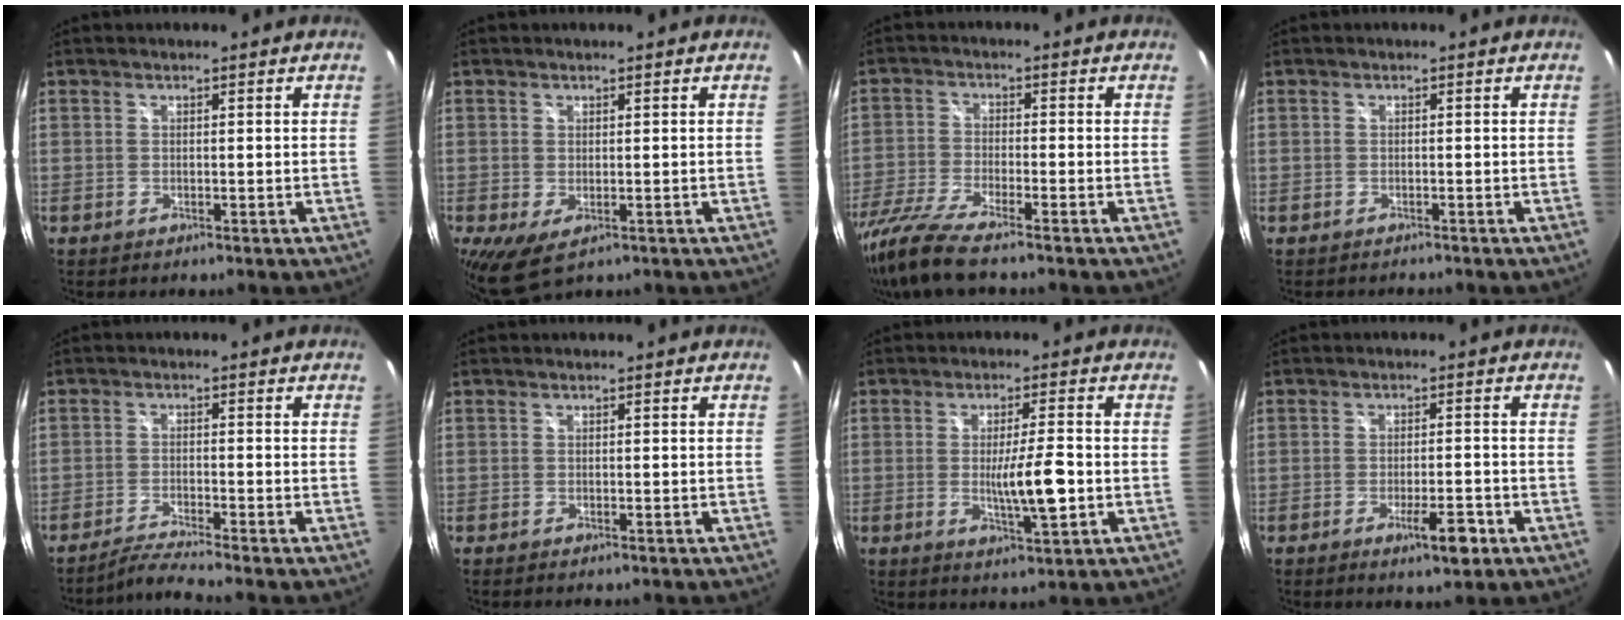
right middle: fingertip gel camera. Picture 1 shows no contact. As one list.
[{"total": 4.4, "force": [-1.4, 2.2, 3.5], "torque": [-0.063, -0.021, -0.013]}, {"total": 11.2, "force": [-9.3, 0.7, 6.2], "torque": [-0.146, -0.036, -0.177]}, {"total": 0.9, "force": [-0.8, 0.4, -0.3], "torque": [-0.001, 0.002, -0.015]}, {"total": 4.9, "force": [-4.5, -1.4, 1.4], "torque": [-0.052, -0.003, -0.084]}, {"total": 1.1, "force": [-1.0, 0.2, 0.5], "torque": [-0.010, -0.005, -0.015]}, {"total": 7.2, "force": [-1.2, 0.8, 7.1], "torque": [-0.119, -0.012, -0.017]}, {"total": 5.3, "force": [-2.9, 1.2, 4.3], "torque": [-0.077, -0.009, -0.042]}]